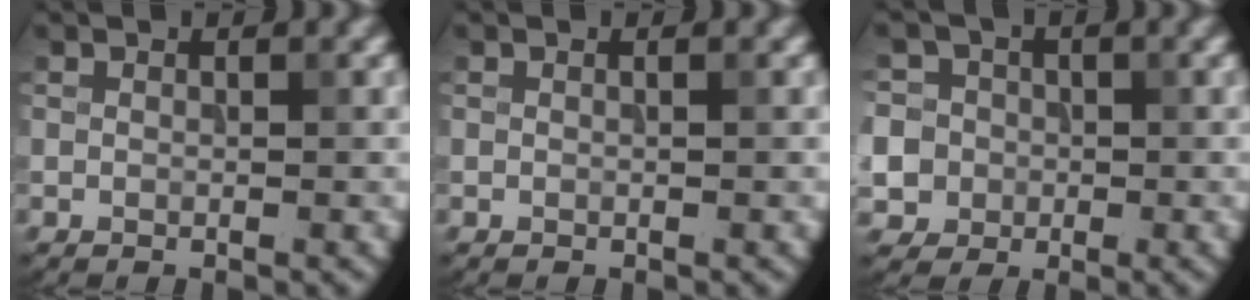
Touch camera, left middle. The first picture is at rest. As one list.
[{"total": 0.0}, {"total": 8.4, "force": [-1.0, 8.0, 2.4], "torque": [-0.059, 0.018, -0.036]}]